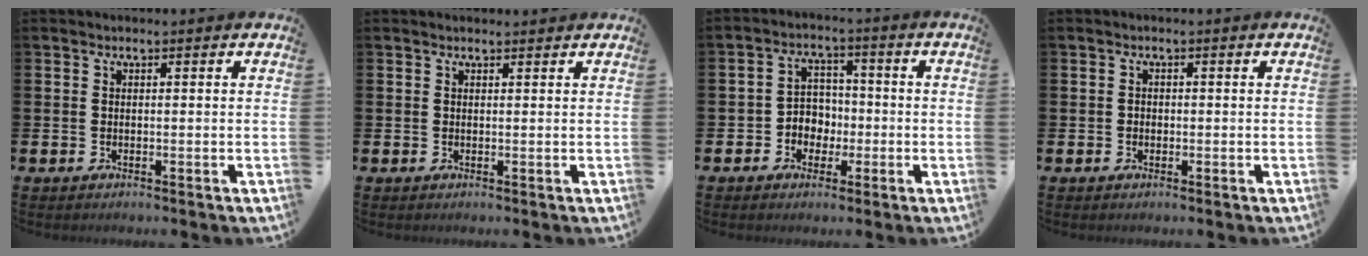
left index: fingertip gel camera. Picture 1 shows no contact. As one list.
[{"total": 0.5, "force": [0.5, 0.1, 0.1], "torque": [0.008, -0.004, 0.007]}, {"total": 4.0, "force": [-1.1, 3.7, 1.2], "torque": [-0.030, 0.003, -0.030]}, {"total": 0.9, "force": [-0.3, 0.8, 0.3], "torque": [0.000, 0.002, -0.009]}]